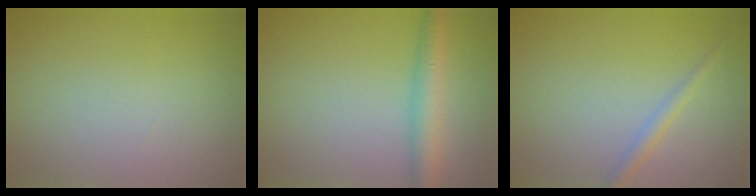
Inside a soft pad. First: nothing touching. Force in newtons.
{"total": 3.8, "press": 3.8, "slide": 0.1}
{"total": 1.4, "press": 1.4, "slide": 0.0}